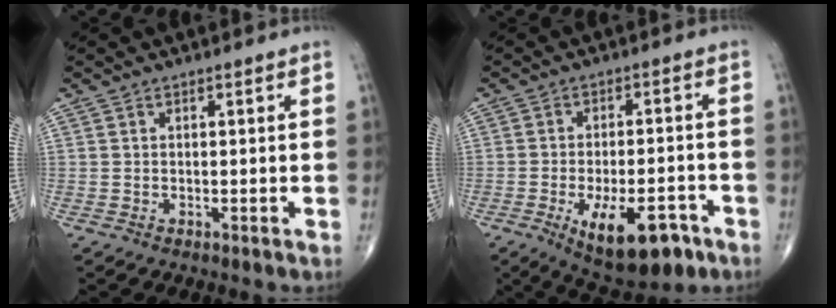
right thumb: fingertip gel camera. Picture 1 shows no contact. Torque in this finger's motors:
{"motor_torque": [-0.06, 0.50, -0.03, -0.39, 0.09]}